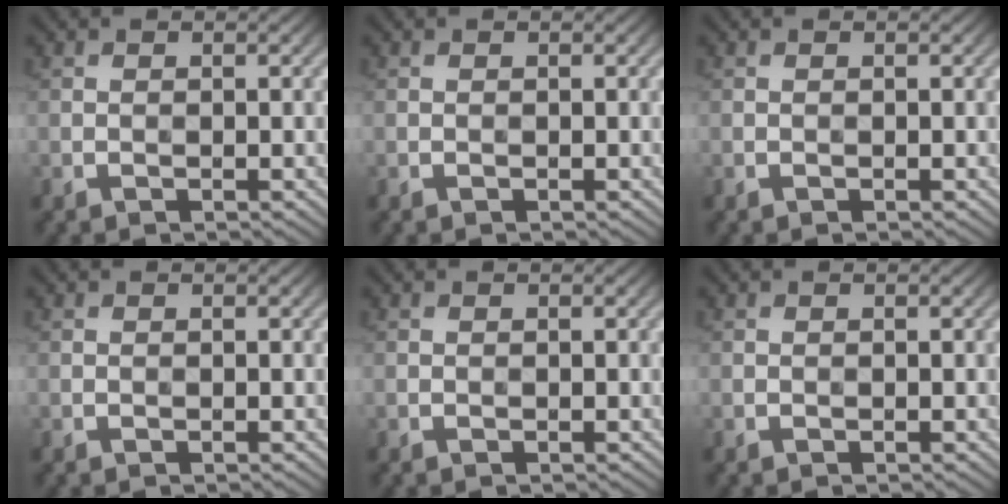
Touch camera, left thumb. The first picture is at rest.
{"total": 0.0}
{"total": 0.0}
{"total": 0.0}
{"total": 0.0}
{"total": 0.0}